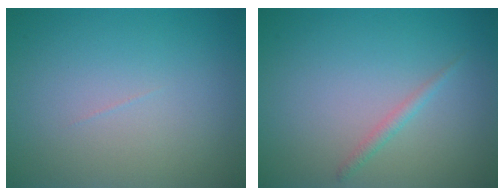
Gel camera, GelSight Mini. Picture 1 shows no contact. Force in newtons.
{"total": 1.0, "press": 1.0, "slide": 0.1}